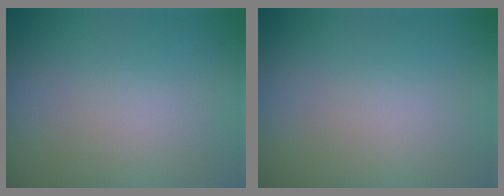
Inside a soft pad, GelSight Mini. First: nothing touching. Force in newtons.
{"total": 0.0}